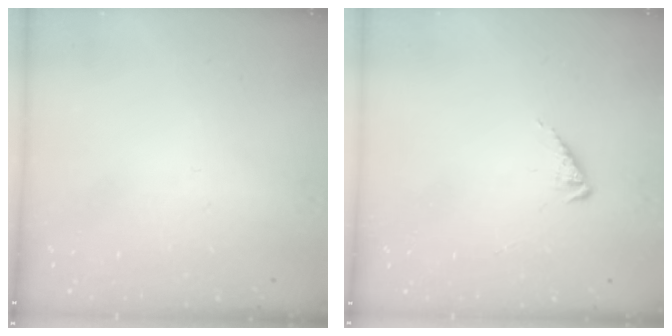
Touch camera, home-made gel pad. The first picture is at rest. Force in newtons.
{"total": 2.9, "press": 2.9, "slide": 0.6}